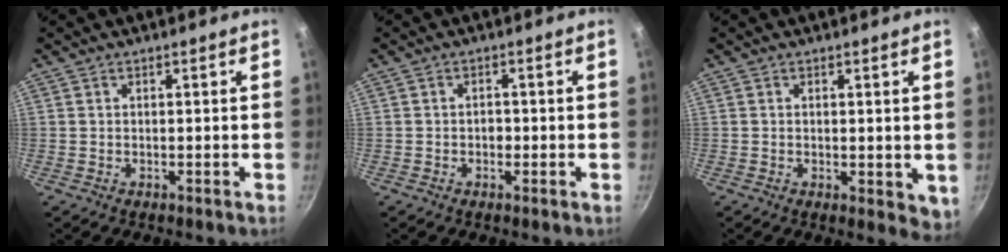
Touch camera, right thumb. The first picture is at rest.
{"total": 1.7, "force": [-0.5, 1.3, 1.1], "torque": [-0.013, 0.006, -0.008]}
{"total": 4.6, "force": [0.1, 2.3, 4.0], "torque": [-0.049, -0.013, 0.004]}